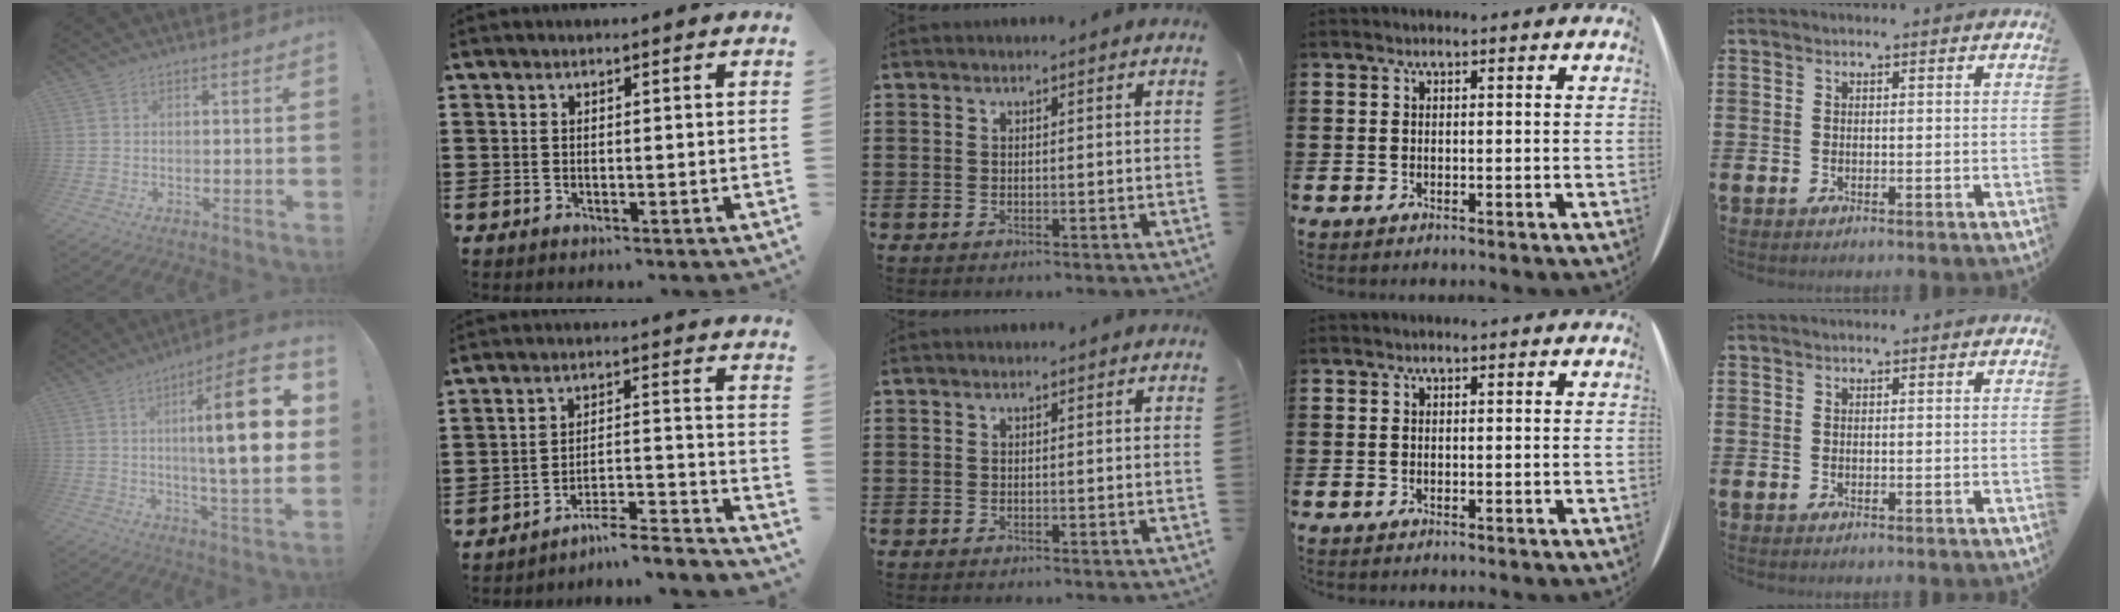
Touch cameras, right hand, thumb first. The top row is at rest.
{"thumb": {"total": 21.4, "force": [3.9, 4.1, 20.7], "torque": [-0.307, -0.018, 0.042]}, "index": {"total": 5.0, "force": [-4.7, 0.1, 1.7], "torque": [-0.032, -0.011, -0.097]}}